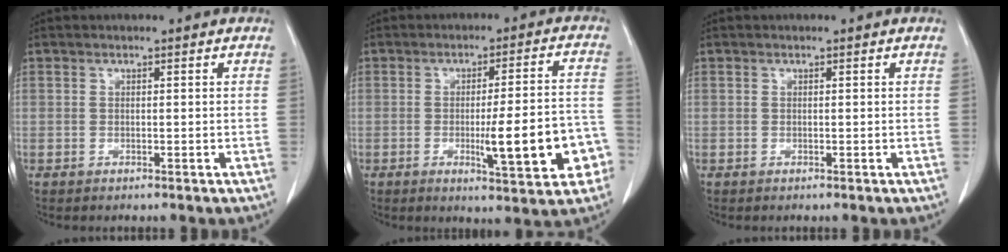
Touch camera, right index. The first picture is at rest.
{"total": 12.3, "force": [-3.6, 2.0, 11.6], "torque": [-0.152, 0.012, -0.042]}
{"total": 0.0}